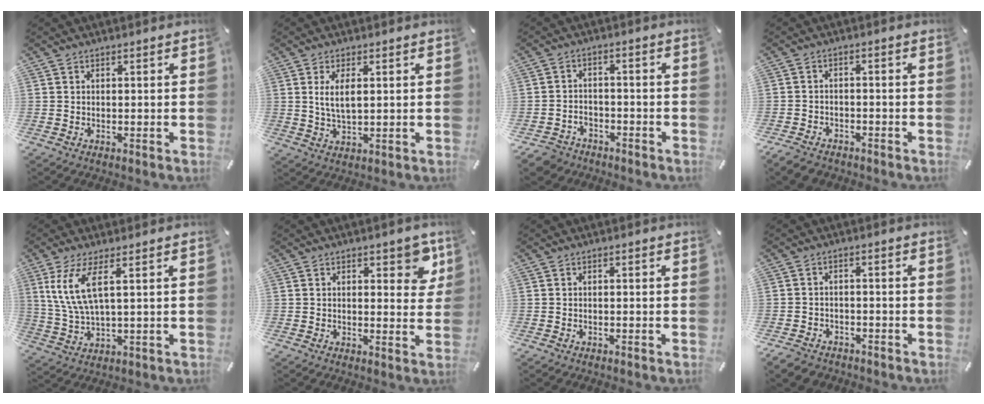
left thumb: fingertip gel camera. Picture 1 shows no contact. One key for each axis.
{"total": 5.2, "fx": 1.3, "fy": 2.2, "fz": 4.5, "tx": -0.094, "ty": -0.002, "tz": 0.019}
{"total": 4.7, "fx": -3.6, "fy": 2.9, "fz": 1.1, "tx": -0.036, "ty": 0.012, "tz": -0.074}
{"total": 3.6, "fx": -2.9, "fy": 1.8, "fz": 1.1, "tx": -0.030, "ty": 0.014, "tz": -0.061}
{"total": 9.1, "fx": 3.6, "fy": 2.6, "fz": 8.0, "tx": -0.182, "ty": -0.006, "tz": 0.060}
{"total": 5.9, "fx": 3.0, "fy": 3.0, "fz": 4.2, "tx": -0.034, "ty": -0.015, "tz": 0.043}
{"total": 0.6, "fx": -0.4, "fy": 0.3, "fz": 0.3, "tx": -0.008, "ty": -0.001, "tz": -0.008}
{"total": 3.7, "fx": -2.8, "fy": 2.3, "fz": 0.9, "tx": -0.026, "ty": 0.014, "tz": -0.058}